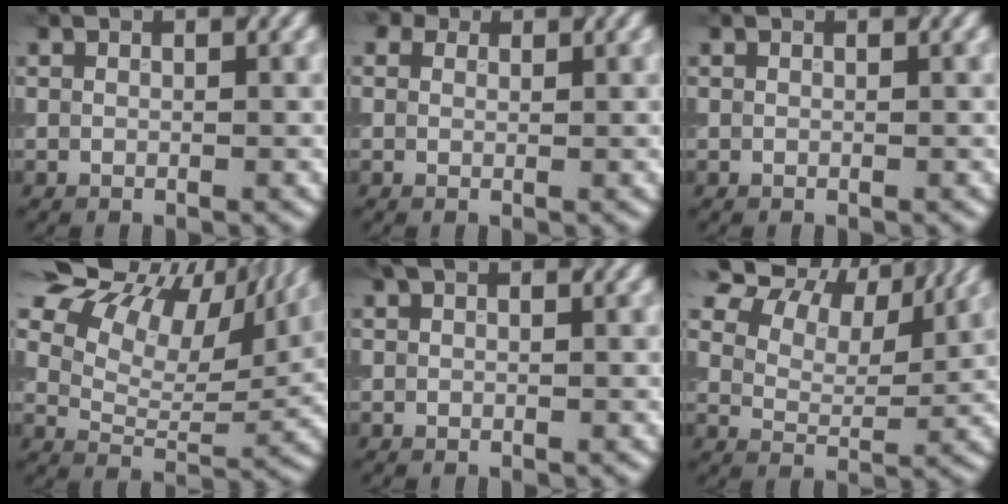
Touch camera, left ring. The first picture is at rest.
{"total": 2.9, "force": [1.8, 1.8, 1.4], "torque": [-0.026, 0.011, 0.008]}
{"total": 0.0}
{"total": 13.9, "force": [8.7, 6.7, 8.6], "torque": [-0.162, 0.045, 0.140]}
{"total": 1.0, "force": [0.5, 0.5, 0.6], "torque": [-0.010, 0.006, 0.004]}
{"total": 11.2, "force": [7.7, 5.6, 5.8], "torque": [-0.115, 0.018, 0.140]}